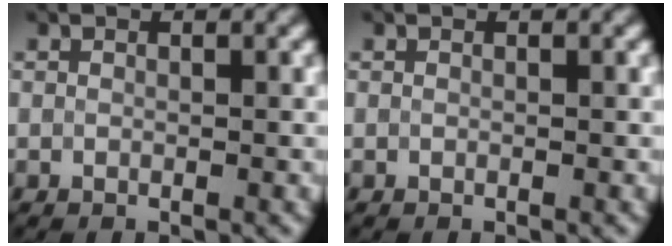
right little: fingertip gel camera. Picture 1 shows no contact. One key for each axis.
{"total": 0.0}